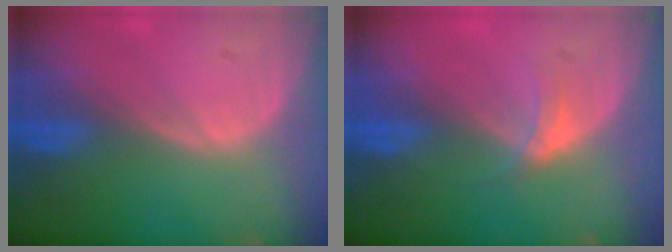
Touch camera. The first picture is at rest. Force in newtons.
{"total": 2.6, "press": 2.2, "slide": 1.4}